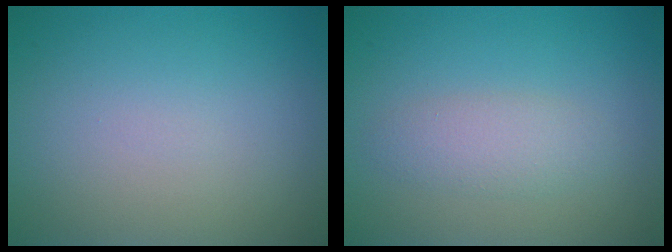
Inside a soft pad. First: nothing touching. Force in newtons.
{"total": 2.3, "press": 2.3, "slide": 0.1}